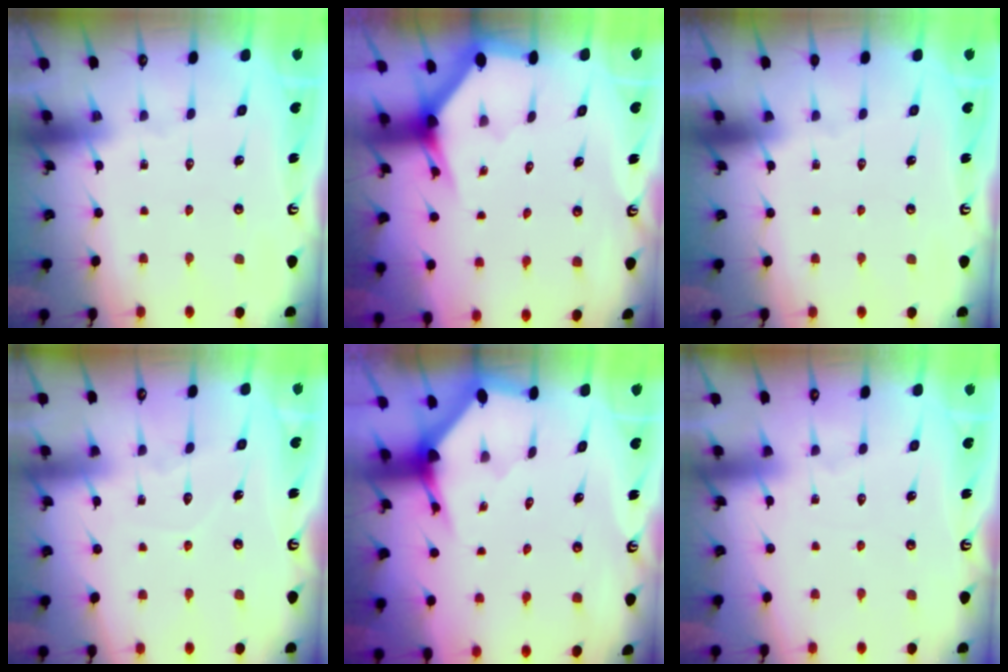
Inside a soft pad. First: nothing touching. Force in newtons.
{"total": 2.6, "press": 2.6, "slide": 0.1}
{"total": 0.0}
{"total": 4.6, "press": 4.5, "slide": 0.5}
{"total": 3.3, "press": 3.3, "slide": 0.2}
{"total": 3.1, "press": 3.1, "slide": 0.5}